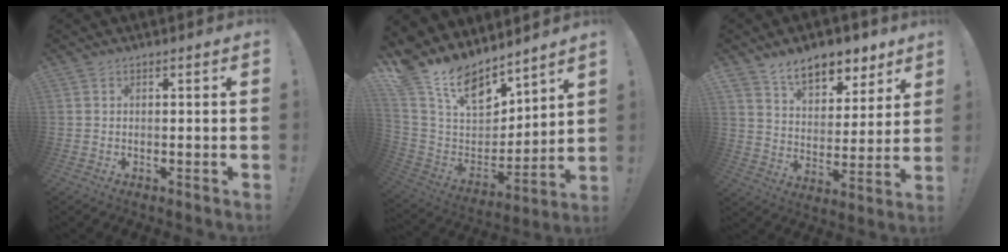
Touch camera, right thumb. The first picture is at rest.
{"total": 16.6, "force": [12.0, 8.2, 8.0], "torque": [-0.159, -0.084, 0.224]}
{"total": 11.5, "force": [8.9, 6.0, 4.2], "torque": [-0.056, -0.068, 0.163]}